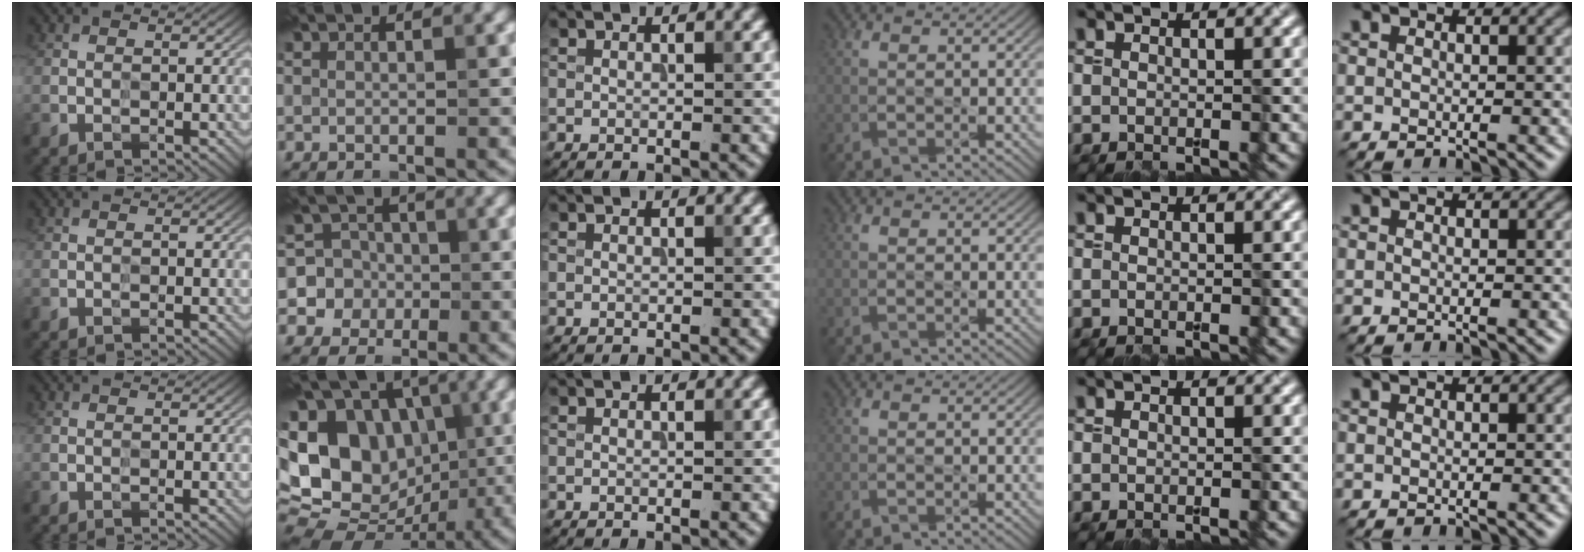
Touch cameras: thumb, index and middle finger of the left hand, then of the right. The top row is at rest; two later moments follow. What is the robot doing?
{"motion": "wipe", "object": "paper plate"}